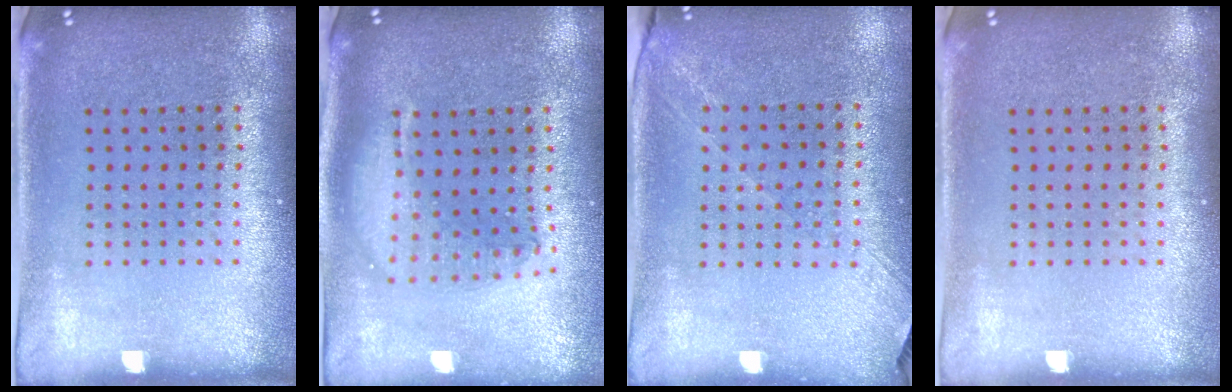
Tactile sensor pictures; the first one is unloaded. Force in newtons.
{"total": 1.8, "press": 1.6, "slide": 1.0}
{"total": 1.2, "press": 1.0, "slide": 0.7}
{"total": 0.0}